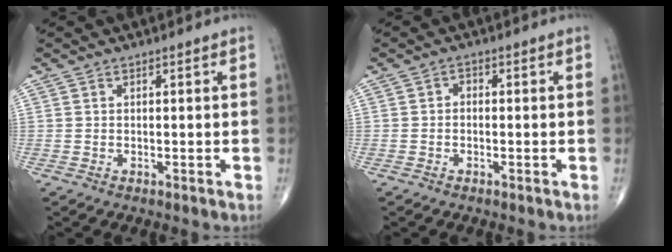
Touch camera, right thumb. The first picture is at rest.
{"total": 1.2, "force": [-0.2, 0.9, 0.7], "torque": [-0.004, 0.004, -0.009]}